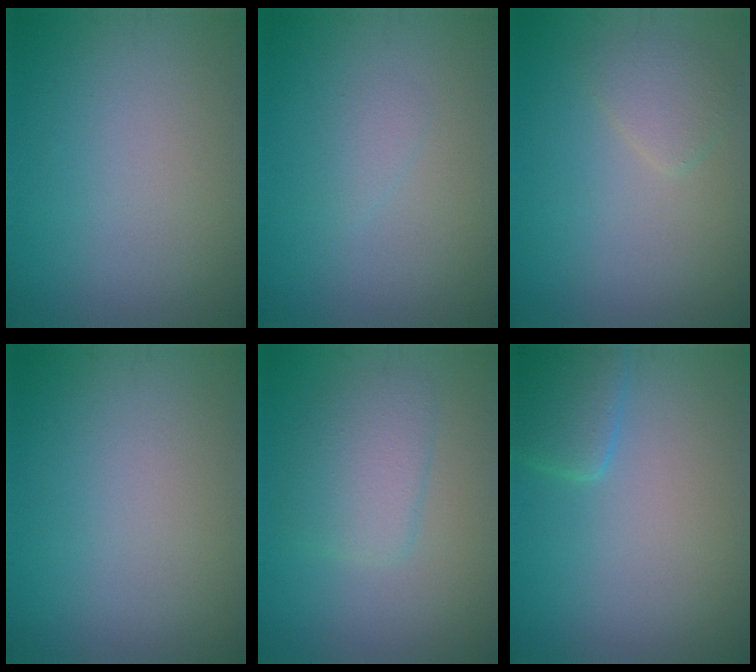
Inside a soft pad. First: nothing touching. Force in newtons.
{"total": 0.9, "press": 0.9, "slide": 0.2}
{"total": 1.7, "press": 1.7, "slide": 0.2}
{"total": 0.0}
{"total": 3.4, "press": 3.4, "slide": 0.1}
{"total": 2.6, "press": 2.6, "slide": 0.2}